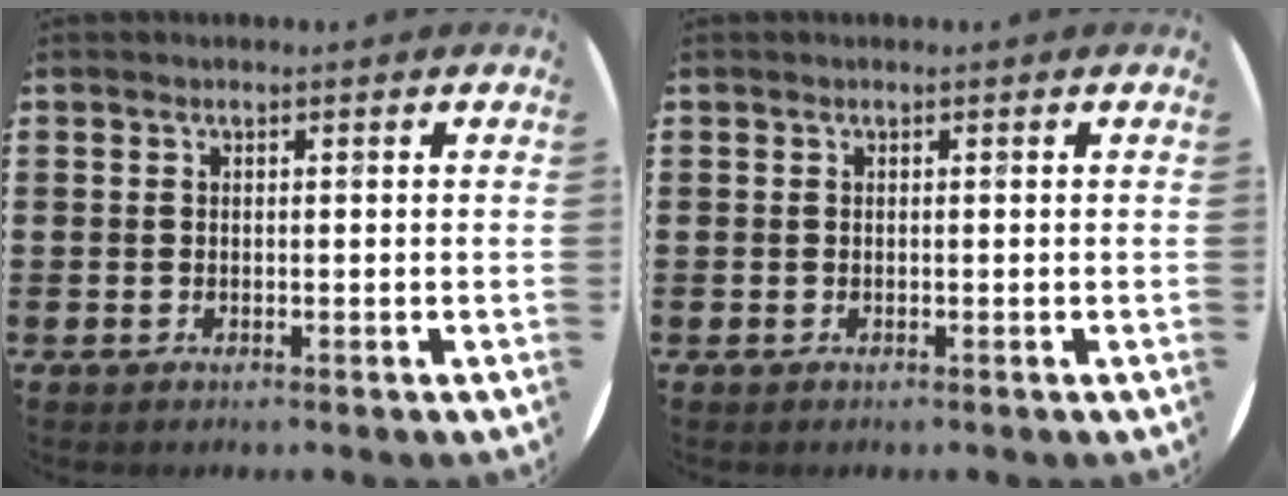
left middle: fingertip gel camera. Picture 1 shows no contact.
{"total": 0.0}